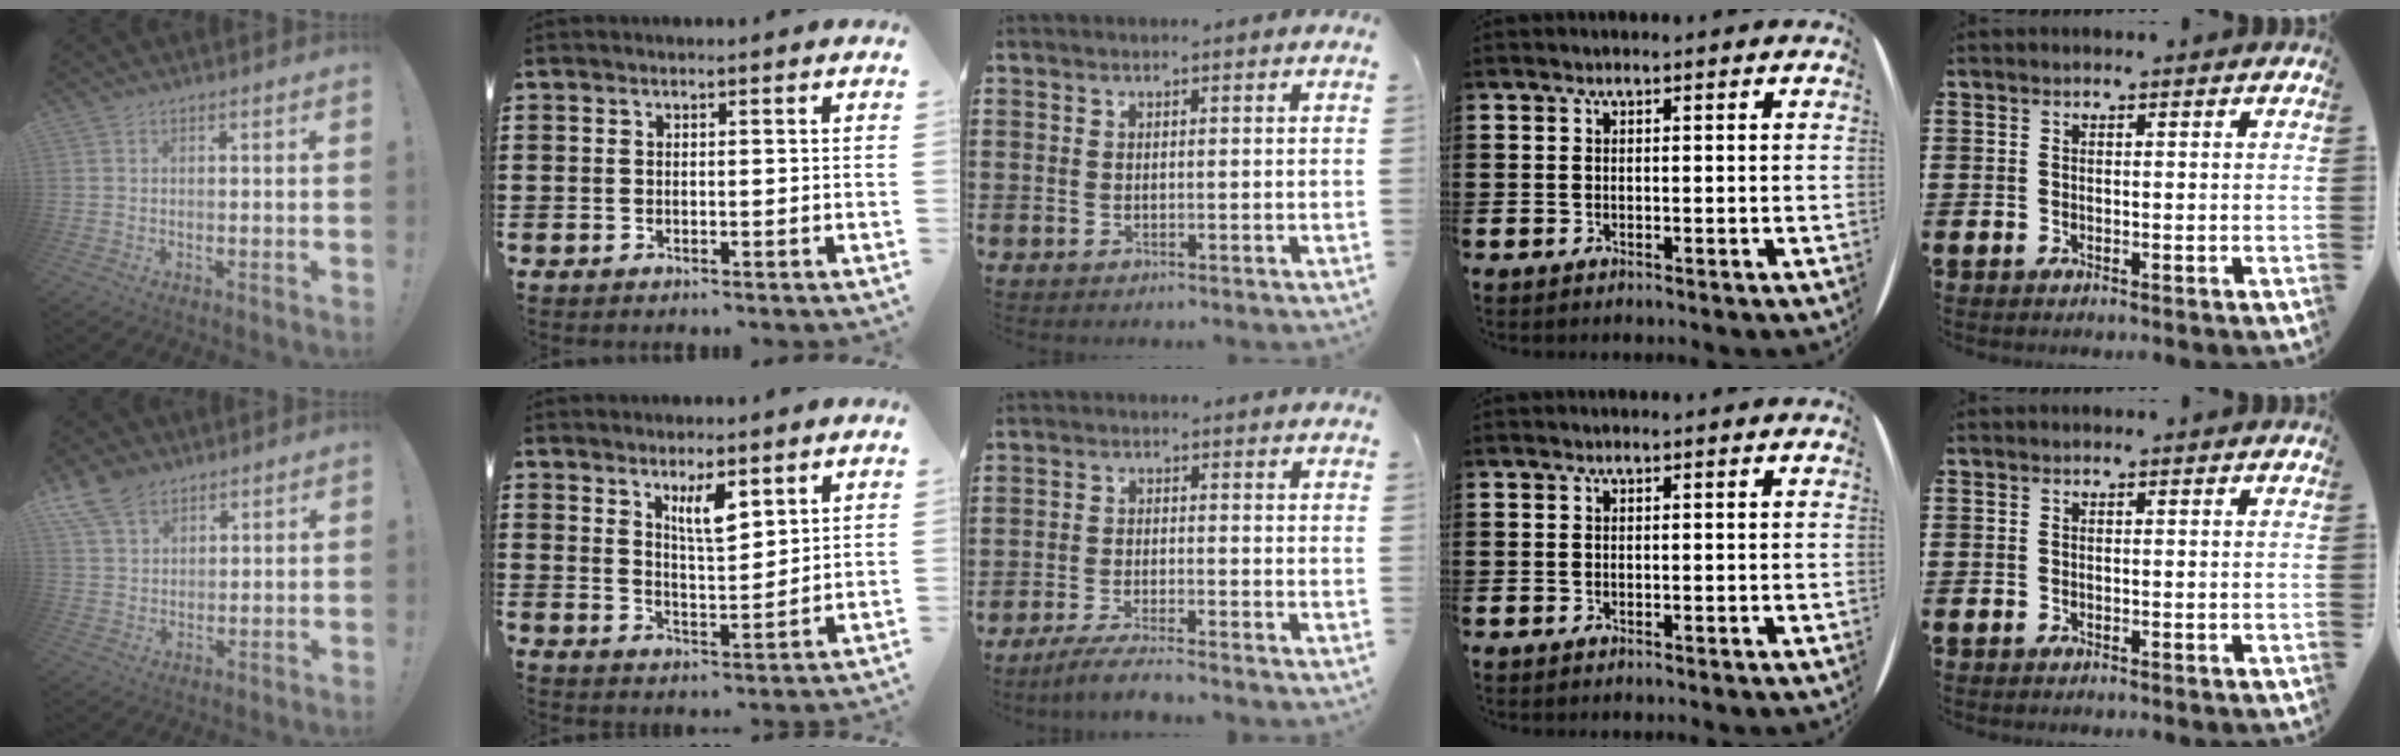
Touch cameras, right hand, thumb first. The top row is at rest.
{"thumb": {"total": 9.1, "force": [6.3, 5.3, 3.8], "torque": [-0.067, -0.030, 0.125]}, "index": {"total": 5.5, "force": [3.3, 1.7, 4.1], "torque": [-0.079, 0.000, 0.055]}, "middle": {"total": 3.6, "force": [-3.3, -0.1, 1.6], "torque": [-0.034, -0.004, -0.065]}}